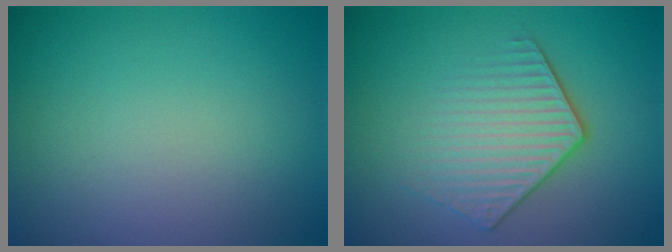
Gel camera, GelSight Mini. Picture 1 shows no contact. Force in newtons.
{"total": 4.2, "press": 3.0, "slide": 2.9}